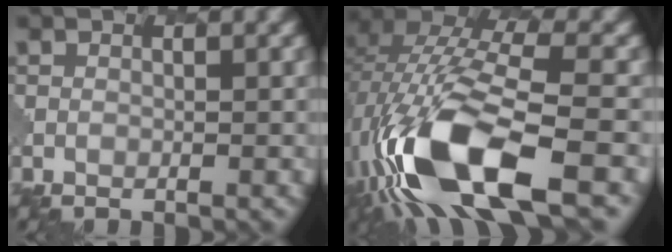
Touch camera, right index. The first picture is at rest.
{"total": 13.6, "force": [-5.9, 5.2, 11.1], "torque": [-0.238, -0.006, -0.100]}